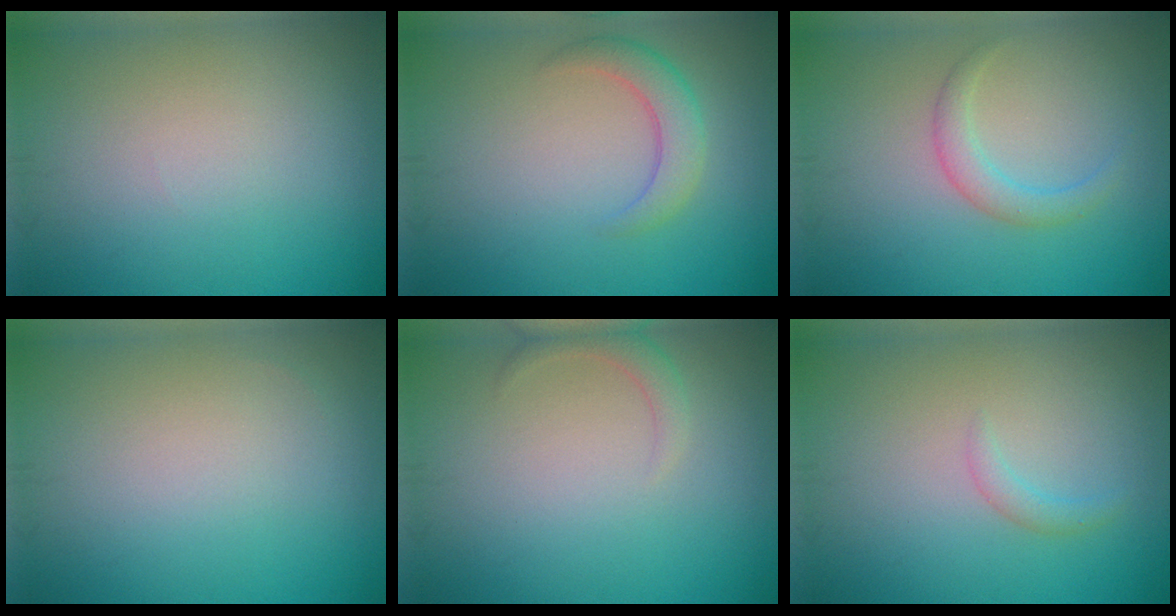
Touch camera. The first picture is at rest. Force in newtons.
{"total": 2.8, "press": 2.8, "slide": 0.1}
{"total": 1.9, "press": 1.9, "slide": 0.1}
{"total": 0.0}
{"total": 1.6, "press": 1.6, "slide": 0.1}
{"total": 1.0, "press": 1.0, "slide": 0.0}